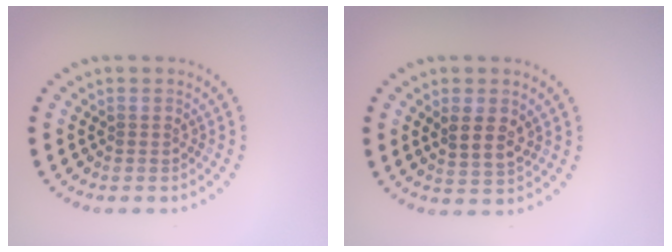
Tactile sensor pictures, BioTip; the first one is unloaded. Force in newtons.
{"total": 2.7, "press": 2.5, "slide": 1.0}